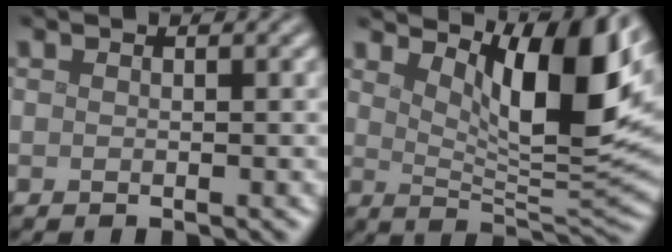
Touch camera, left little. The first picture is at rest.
{"total": 10.2, "force": [4.6, 3.0, 8.6], "torque": [-0.129, -0.012, 0.081]}